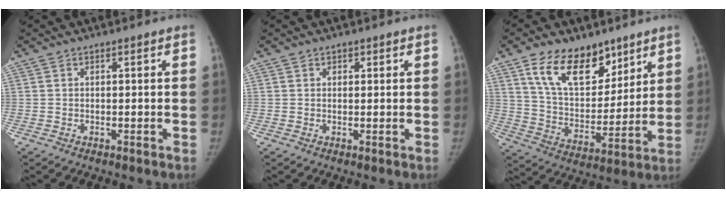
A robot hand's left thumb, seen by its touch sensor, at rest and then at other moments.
{"total": 0.9, "force": [0.5, 0.7, 0.2], "torque": [0.008, -0.002, 0.006]}
{"total": 16.4, "force": [10.4, 9.2, 8.8], "torque": [-0.097, -0.060, 0.189]}